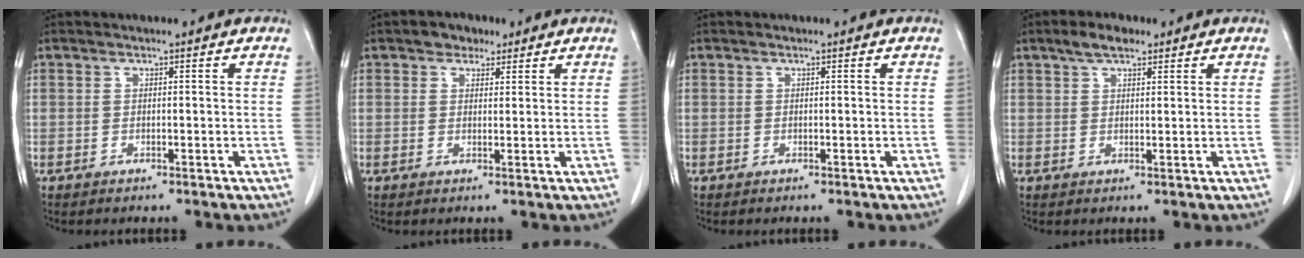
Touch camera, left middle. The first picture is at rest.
{"total": 2.9, "force": [1.8, 2.0, 1.0], "torque": [-0.015, 0.008, 0.026]}
{"total": 0.0}
{"total": 3.8, "force": [2.6, 1.6, 2.2], "torque": [-0.044, 0.011, 0.046]}